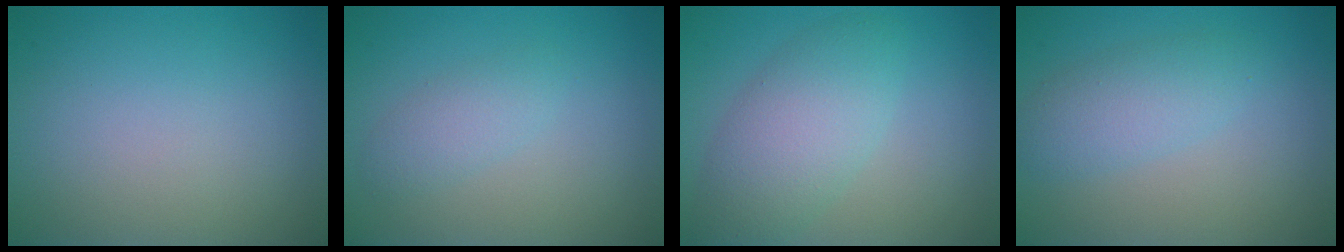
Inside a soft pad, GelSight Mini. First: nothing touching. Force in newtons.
{"total": 1.8, "press": 1.8, "slide": 0.0}
{"total": 5.2, "press": 5.2, "slide": 0.2}
{"total": 2.9, "press": 2.8, "slide": 0.2}